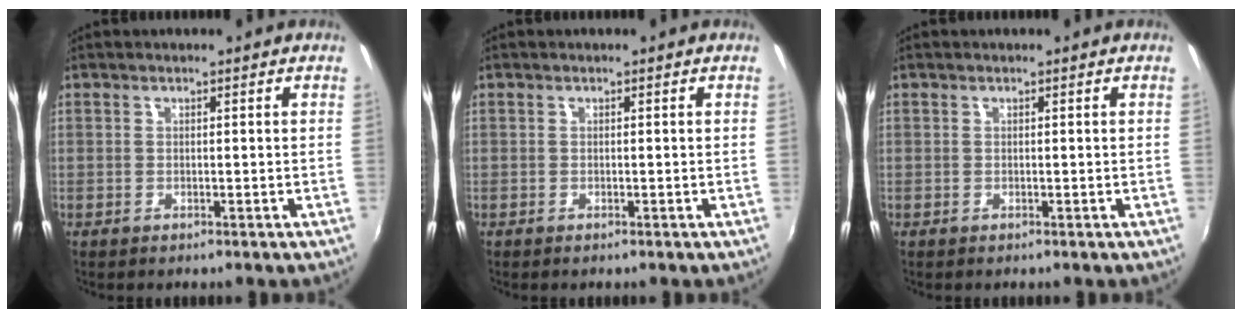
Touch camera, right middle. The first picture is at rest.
{"total": 0.0}
{"total": 0.0}